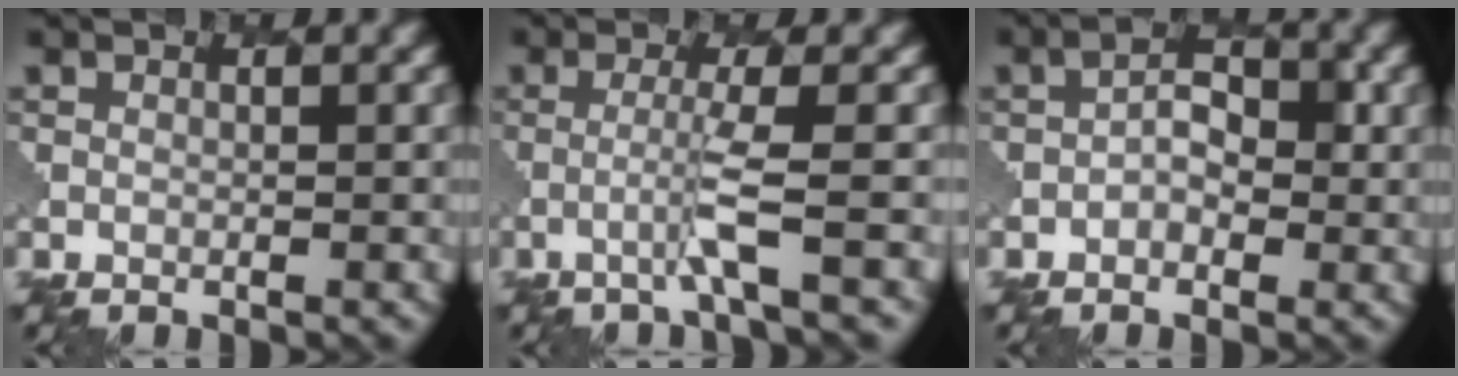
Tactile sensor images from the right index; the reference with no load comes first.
{"total": 2.4, "force": [-0.9, -0.2, 2.2], "torque": [-0.045, 0.001, -0.028]}
{"total": 2.0, "force": [-0.5, 1.3, 1.4], "torque": [-0.020, 0.005, -0.011]}